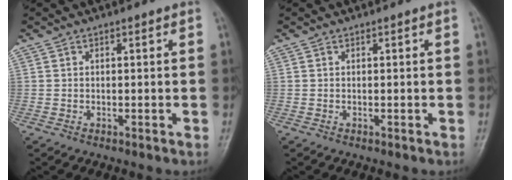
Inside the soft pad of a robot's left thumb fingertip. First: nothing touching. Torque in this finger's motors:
{"motor_torque": [0.01, 0.00, -0.05, 0.00, 0.00]}